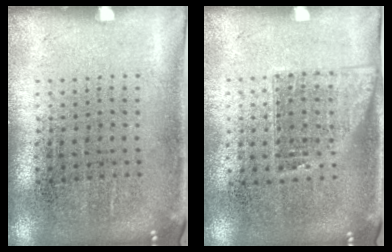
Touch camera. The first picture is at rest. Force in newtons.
{"total": 1.2, "press": 1.0, "slide": 0.7}